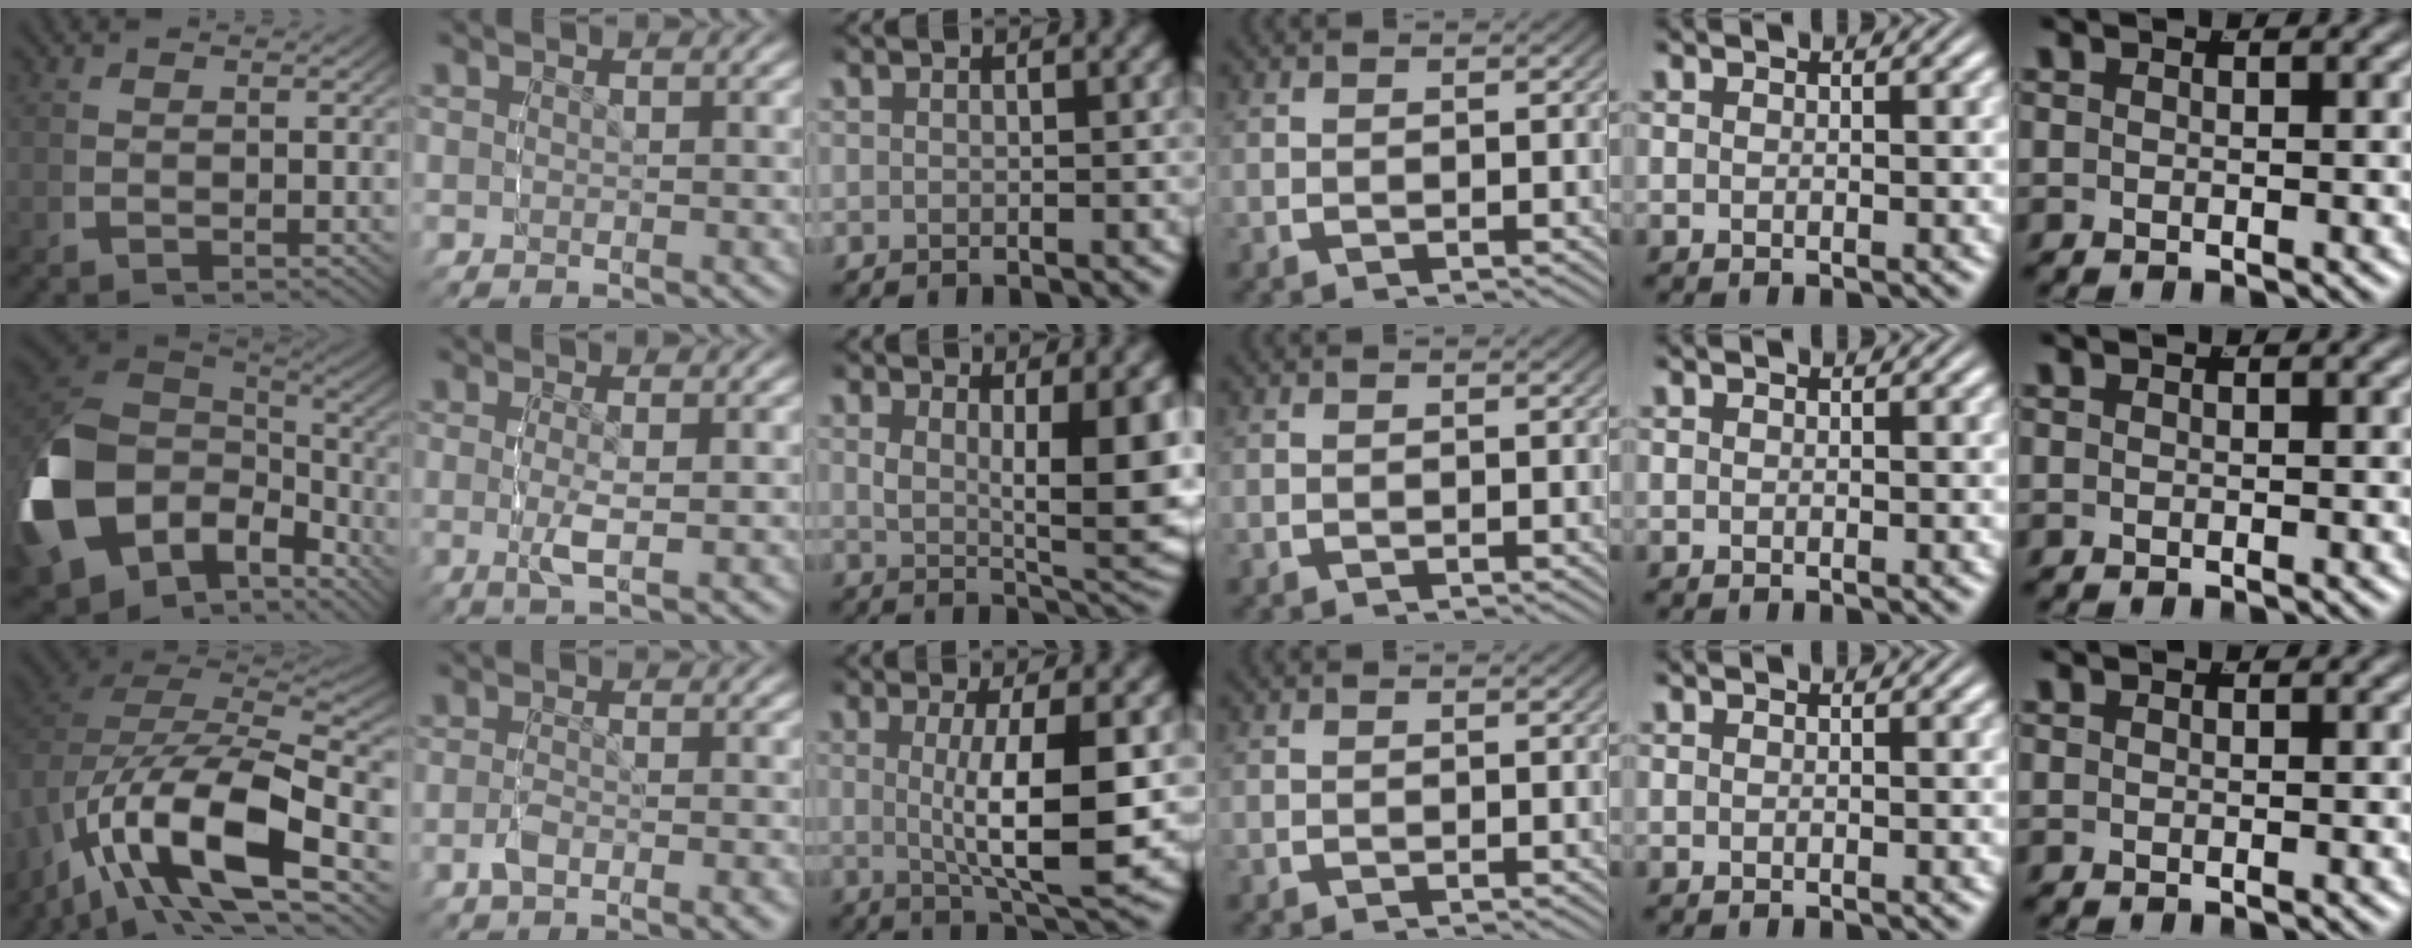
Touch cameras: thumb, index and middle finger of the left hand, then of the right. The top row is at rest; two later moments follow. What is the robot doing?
{"motion": "grasp_and_lifting", "object": "button"}